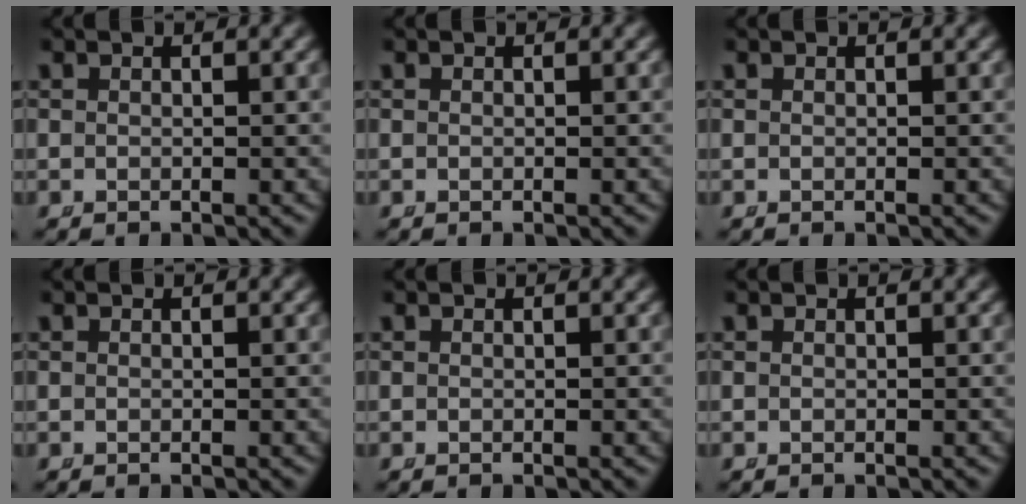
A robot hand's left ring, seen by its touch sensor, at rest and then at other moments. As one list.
[{"total": 0.0}, {"total": 0.0}, {"total": 0.0}, {"total": 0.0}, {"total": 0.0}]